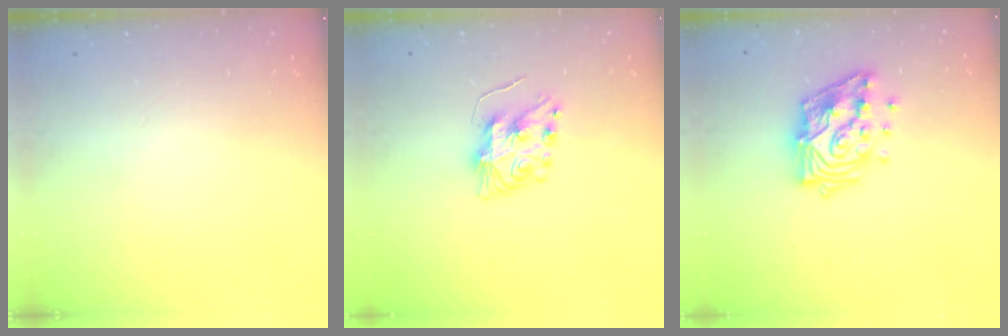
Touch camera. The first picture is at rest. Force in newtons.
{"total": 8.2, "press": 8.2, "slide": 0.7}
{"total": 14.7, "press": 14.6, "slide": 1.9}